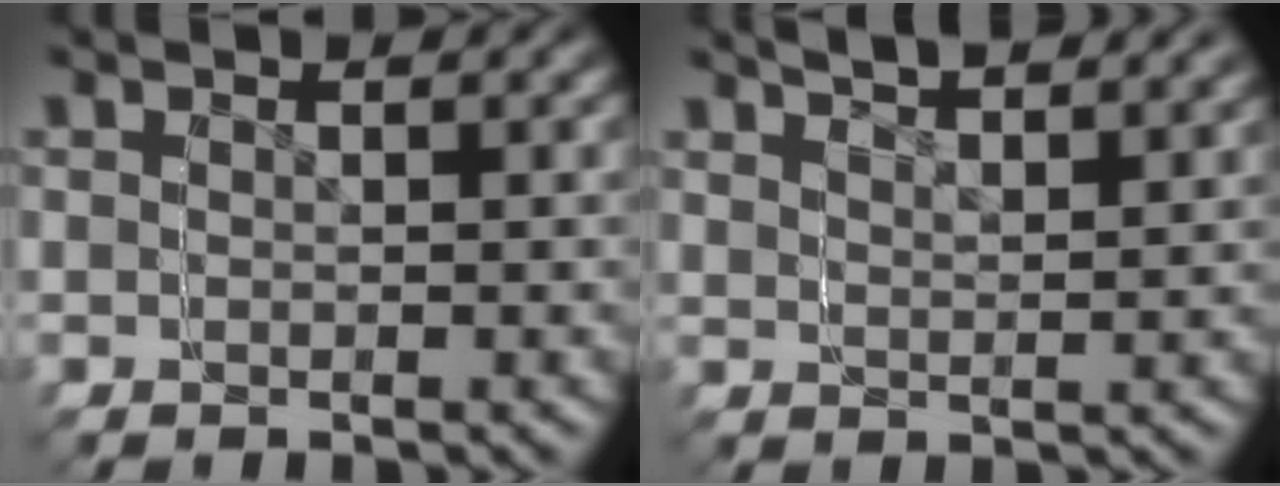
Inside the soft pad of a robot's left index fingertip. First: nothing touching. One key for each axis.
{"total": 3.0, "fx": 2.9, "fy": 0.6, "fz": 0.1, "tx": -0.011, "ty": 0.007, "tz": 0.044}